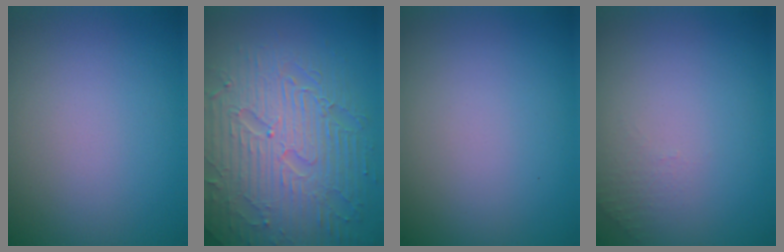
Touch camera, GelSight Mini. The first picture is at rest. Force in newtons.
{"total": 8.9, "press": 6.4, "slide": 6.3}
{"total": 0.0}
{"total": 0.5, "press": 0.4, "slide": 0.4}